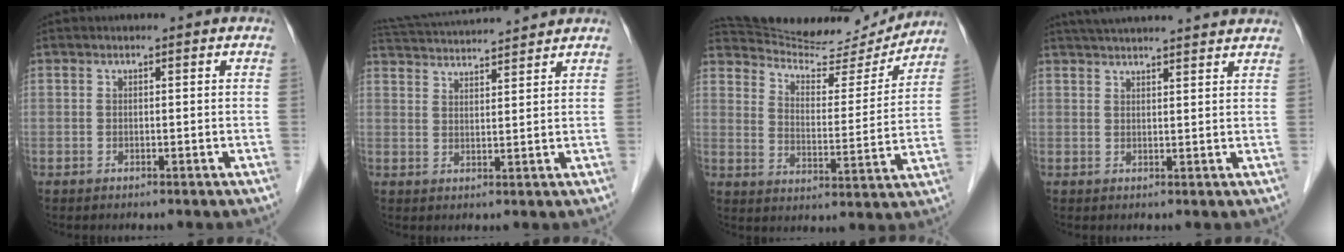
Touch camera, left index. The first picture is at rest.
{"total": 11.8, "force": [11.2, 0.2, 3.9], "torque": [-0.084, 0.028, 0.173]}
{"total": 17.3, "force": [16.7, 3.2, 3.4], "torque": [-0.052, -0.022, 0.237]}
{"total": 15.1, "force": [13.8, 0.7, 5.9], "torque": [-0.097, 0.035, 0.185]}